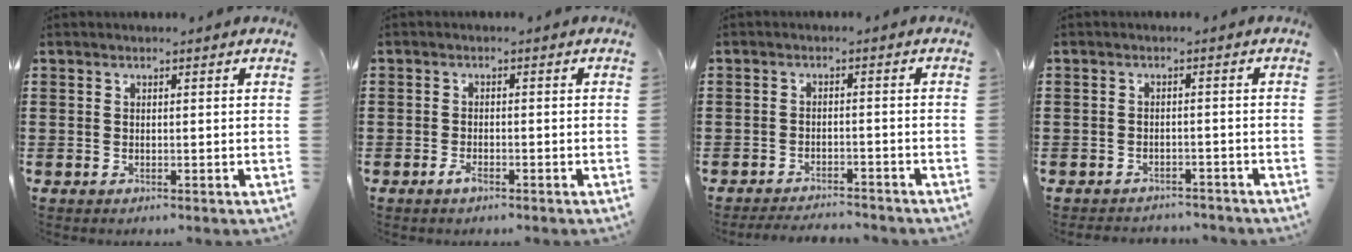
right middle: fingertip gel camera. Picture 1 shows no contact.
{"total": 1.8, "force": [-1.2, 0.6, 1.2], "torque": [-0.038, -0.009, -0.027]}
{"total": 2.8, "force": [-2.8, 0.1, 0.2], "torque": [-0.008, -0.001, -0.059]}
{"total": 2.1, "force": [-2.1, 0.4, -0.2], "torque": [-0.004, 0.000, -0.048]}